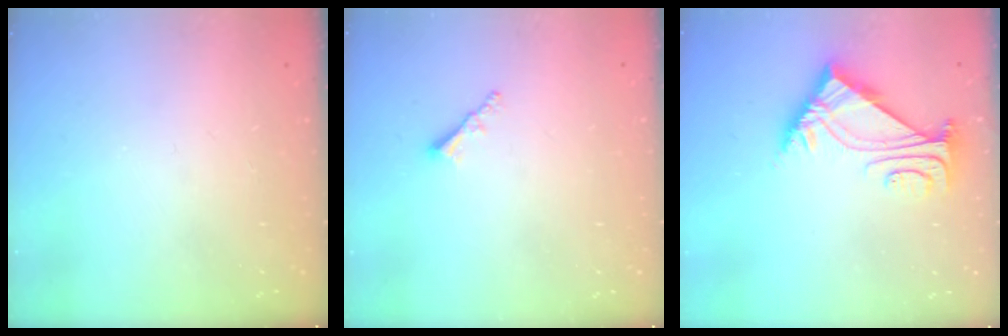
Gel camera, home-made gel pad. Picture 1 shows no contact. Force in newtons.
{"total": 1.9, "press": 1.9, "slide": 0.5}
{"total": 5.8, "press": 5.7, "slide": 1.1}